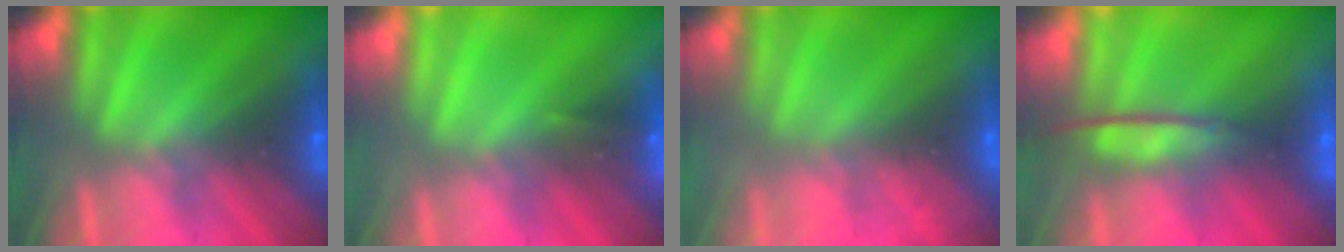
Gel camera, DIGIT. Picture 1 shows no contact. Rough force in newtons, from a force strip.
{"total": 4.7}
{"total": 7.5}
{"total": 8.2}